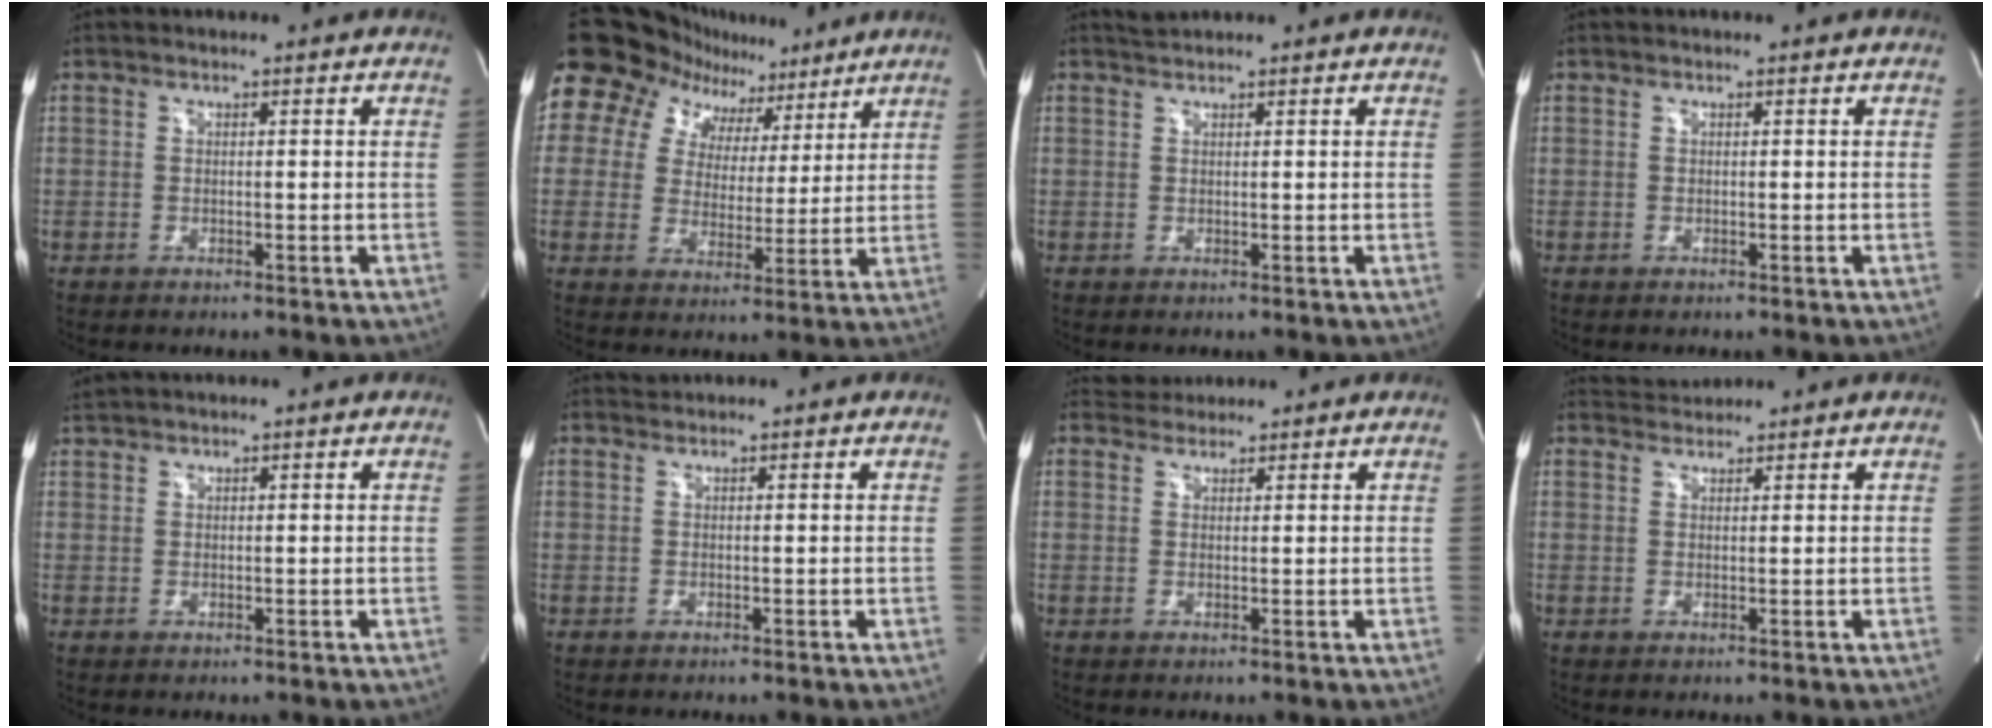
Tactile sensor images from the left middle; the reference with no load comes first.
{"total": 15.4, "force": [10.0, 10.7, 4.6], "torque": [-0.090, 0.053, 0.144]}
{"total": 1.2, "force": [1.2, -0.1, 0.1], "torque": [-0.006, 0.009, 0.030]}
{"total": 0.0}
{"total": 2.1, "force": [2.0, 0.2, 0.6], "torque": [-0.013, 0.018, 0.043]}
{"total": 0.7, "force": [0.6, -0.1, -0.3], "torque": [-0.002, 0.006, 0.014]}
{"total": 2.3, "force": [2.2, 0.7, -0.4], "torque": [0.004, 0.016, 0.037]}
{"total": 2.3, "force": [2.3, 0.2, -0.4], "torque": [-0.003, 0.014, 0.048]}